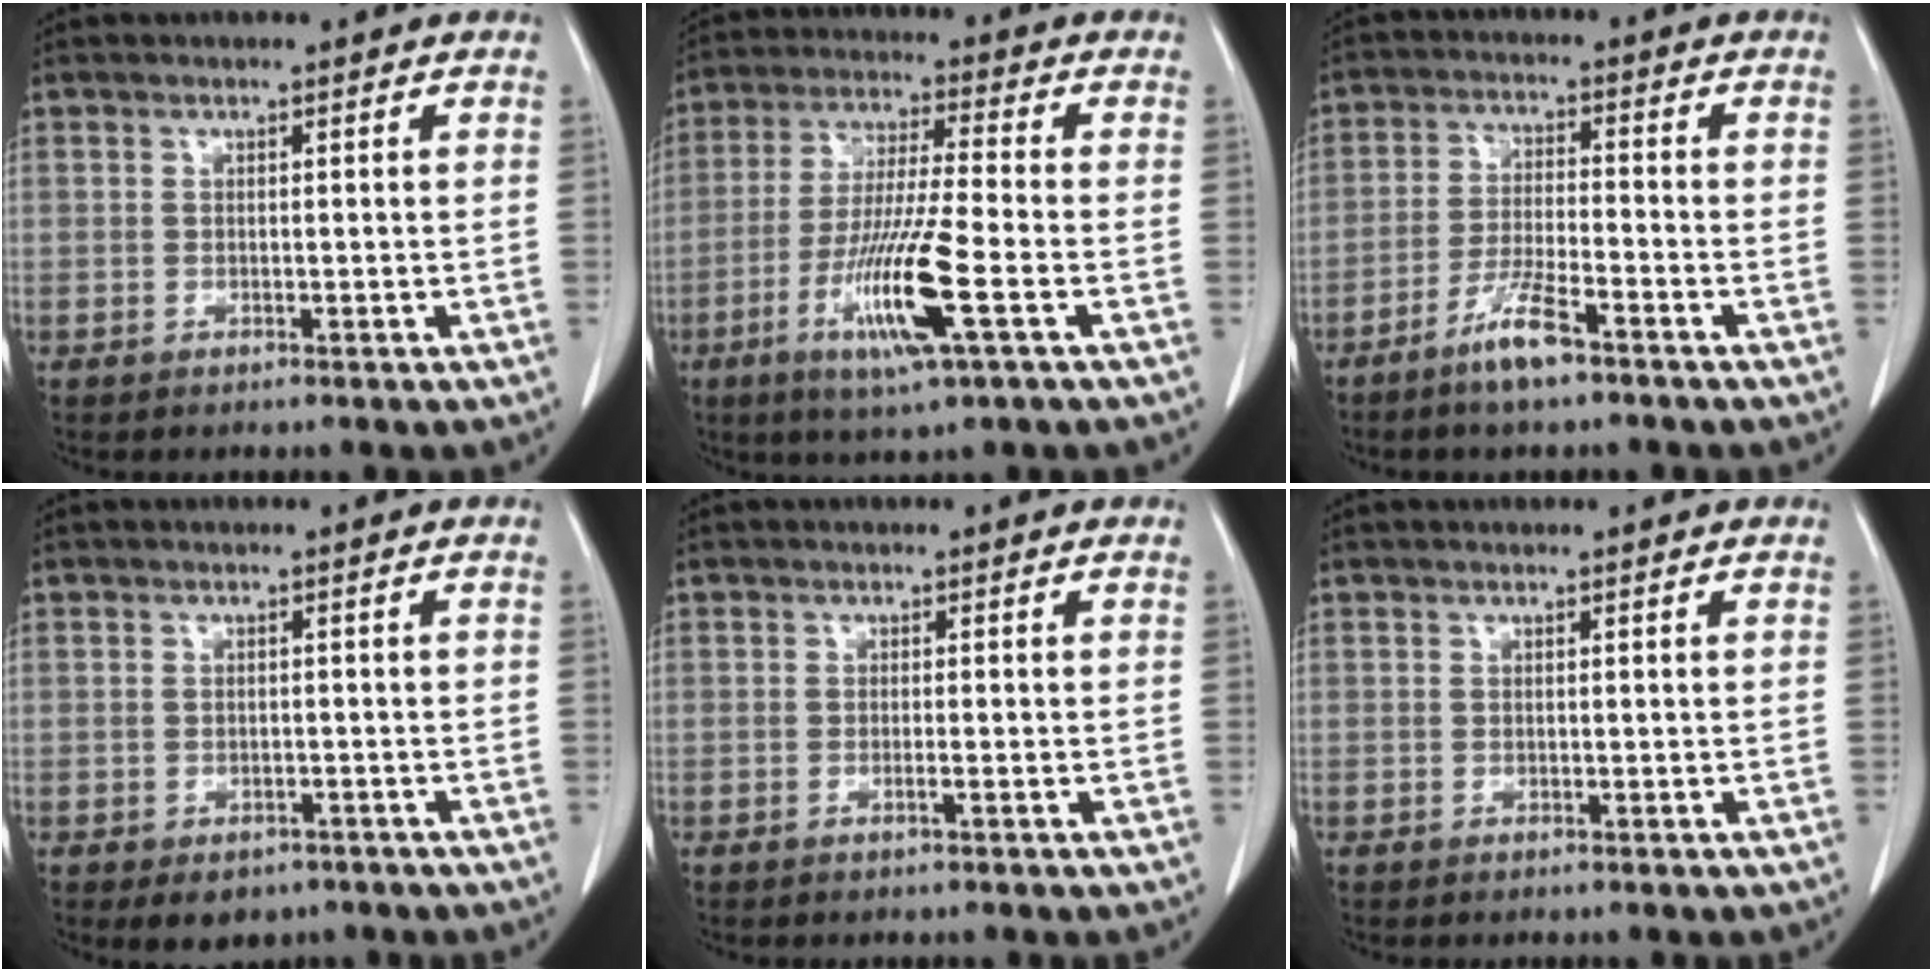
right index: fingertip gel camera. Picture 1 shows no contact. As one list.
[{"total": 12.8, "force": [-4.7, 0.2, 11.9], "torque": [-0.235, -0.023, -0.088]}, {"total": 6.6, "force": [-4.5, 0.6, 4.7], "torque": [-0.097, -0.008, -0.087]}, {"total": 4.1, "force": [-2.7, 2.8, 1.3], "torque": [-0.007, 0.003, -0.029]}, {"total": 0.8, "force": [-0.4, -0.1, 0.7], "torque": [-0.014, 0.000, -0.006]}, {"total": 0.0}]